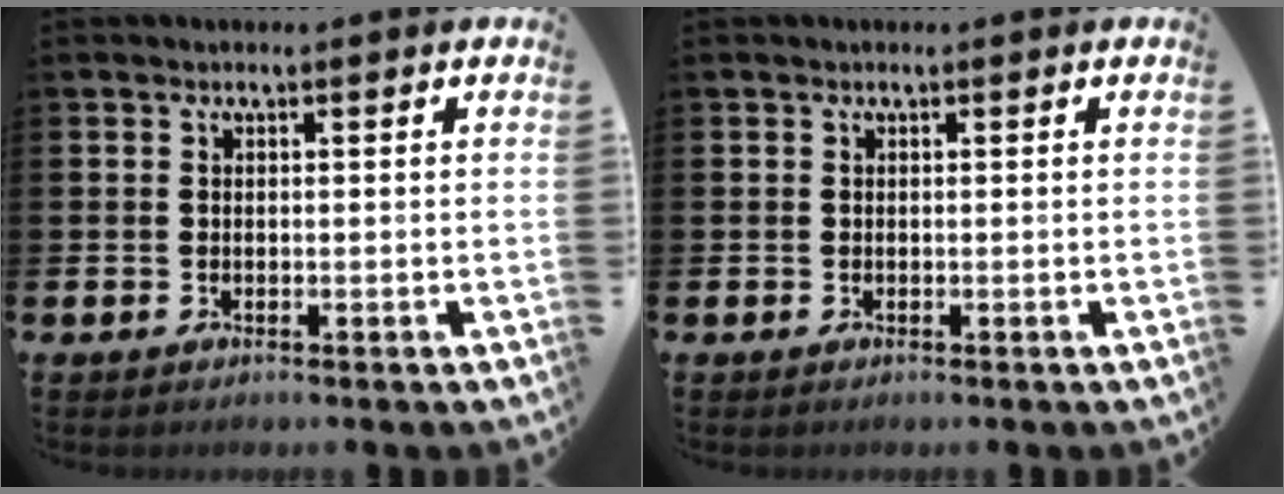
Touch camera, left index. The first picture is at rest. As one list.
[{"total": 0.0}]